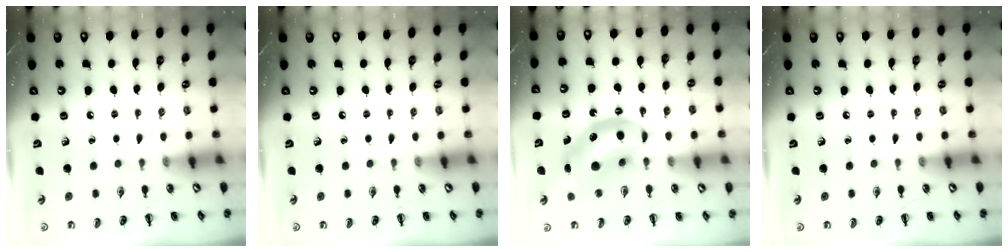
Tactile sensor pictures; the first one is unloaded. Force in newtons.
{"total": 0.0}
{"total": 12.1, "press": 11.6, "slide": 3.2}
{"total": 0.0}